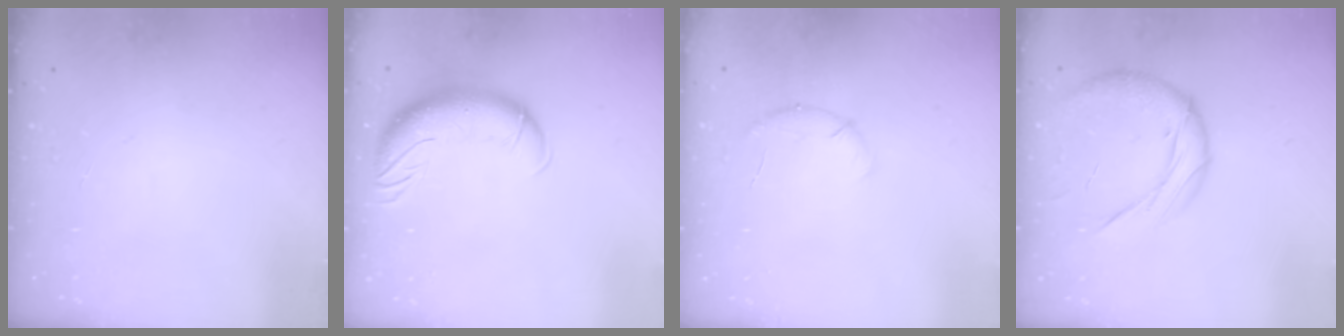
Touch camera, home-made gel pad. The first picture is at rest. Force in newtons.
{"total": 14.0, "press": 13.5, "slide": 3.7}
{"total": 6.2, "press": 6.0, "slide": 1.6}
{"total": 12.7, "press": 12.6, "slide": 1.8}